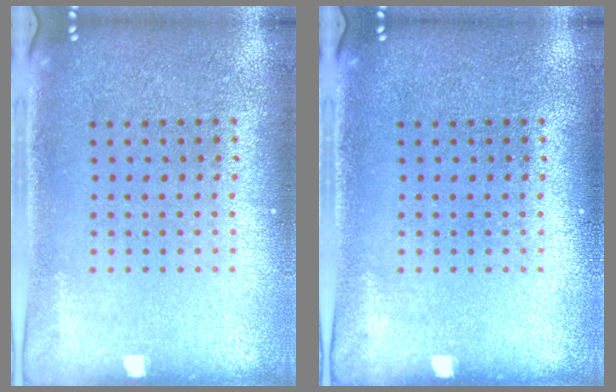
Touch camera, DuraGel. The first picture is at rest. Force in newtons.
{"total": 0.0}